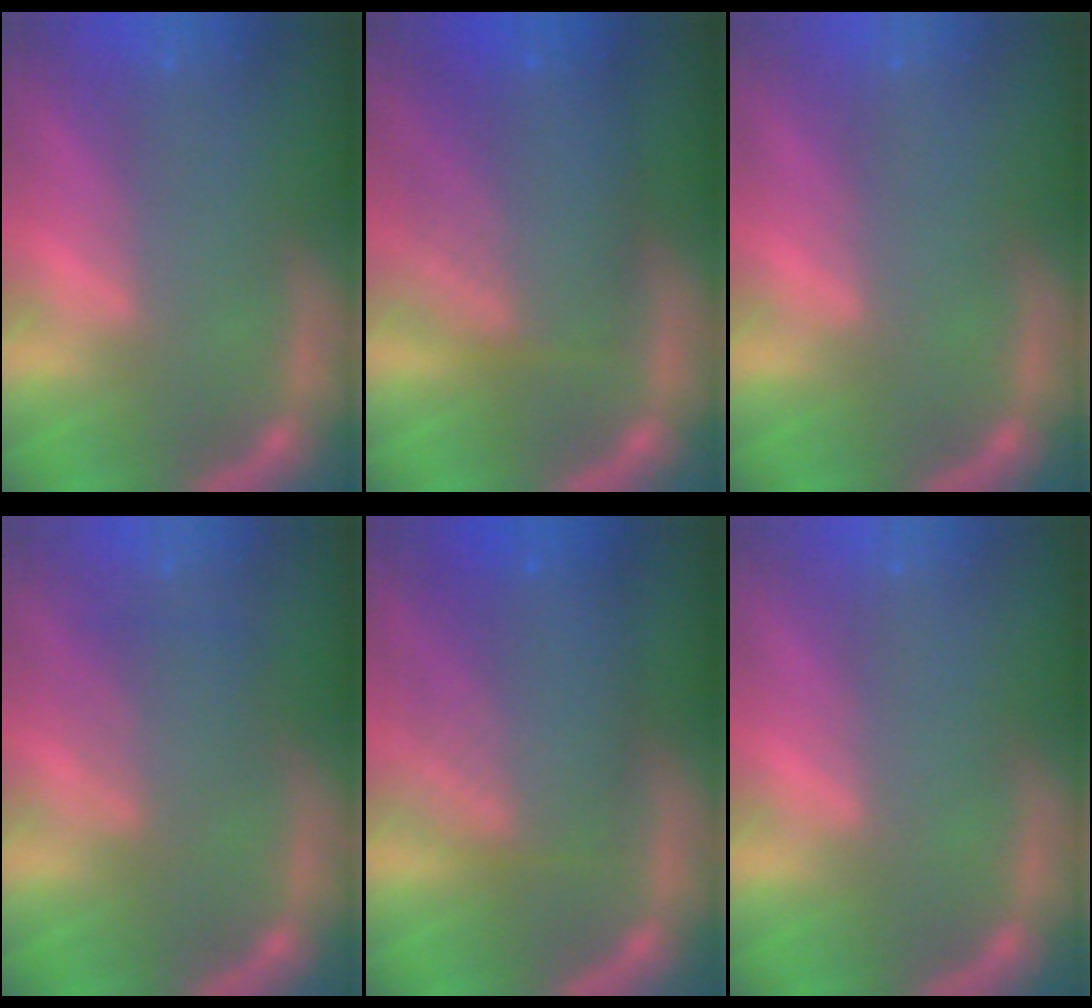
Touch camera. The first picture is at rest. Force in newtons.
{"total": 8.0}
{"total": 0.0}
{"total": 3.0}
{"total": 7.5}
{"total": 0.0}